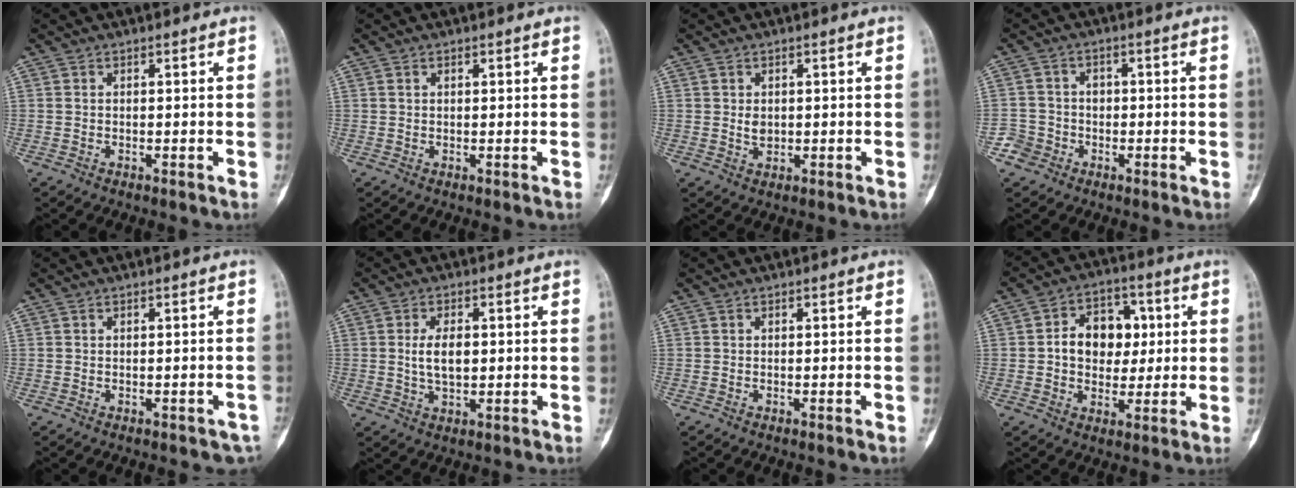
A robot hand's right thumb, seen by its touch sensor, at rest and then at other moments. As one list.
[{"total": 0.5, "force": [0.3, 0.3, 0.3], "torque": [0.000, -0.001, 0.003]}, {"total": 1.8, "force": [0.1, 1.3, 1.3], "torque": [-0.015, -0.002, 0.006]}, {"total": 4.2, "force": [-2.0, 3.7, -0.1], "torque": [0.033, 0.018, -0.043]}, {"total": 1.9, "force": [-1.0, 1.1, 1.1], "torque": [0.000, 0.009, -0.008]}, {"total": 5.4, "force": [0.5, 2.8, 4.5], "torque": [-0.075, -0.003, 0.010]}, {"total": 0.0}, {"total": 11.3, "force": [1.3, 8.5, 7.4], "torque": [-0.062, 0.013, 0.017]}]